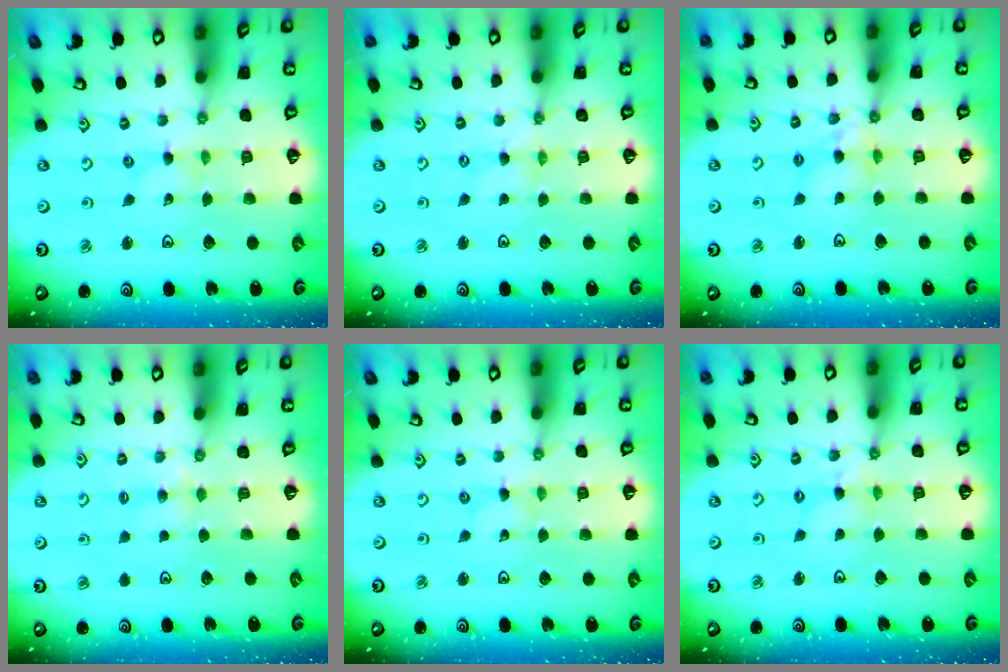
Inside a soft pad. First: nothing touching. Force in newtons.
{"total": 0.0}
{"total": 6.0, "press": 6.0, "slide": 0.5}
{"total": 3.0, "press": 3.0, "slide": 0.5}
{"total": 0.0}
{"total": 2.5, "press": 2.5, "slide": 0.3}